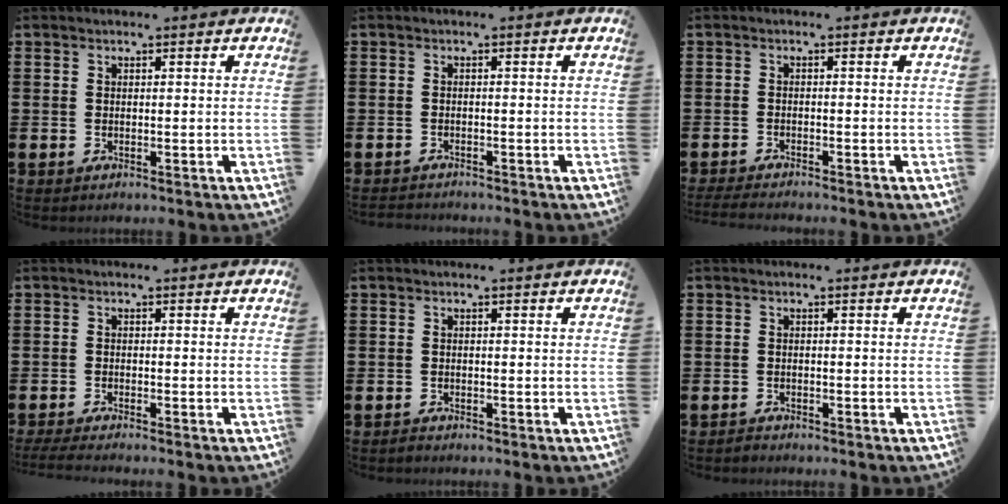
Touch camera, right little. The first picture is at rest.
{"total": 0.9, "force": [-0.9, 0.0, 0.0], "torque": [-0.002, -0.001, -0.019]}
{"total": 1.4, "force": [-1.3, 0.0, 0.4], "torque": [-0.006, 0.002, -0.026]}
{"total": 1.5, "force": [-1.2, 0.0, 0.9], "torque": [-0.013, 0.000, -0.023]}
{"total": 0.5, "force": [-0.5, 0.1, 0.0], "torque": [-0.002, -0.001, -0.011]}
{"total": 0.7, "force": [-0.6, 0.1, -0.1], "torque": [0.000, -0.001, -0.014]}